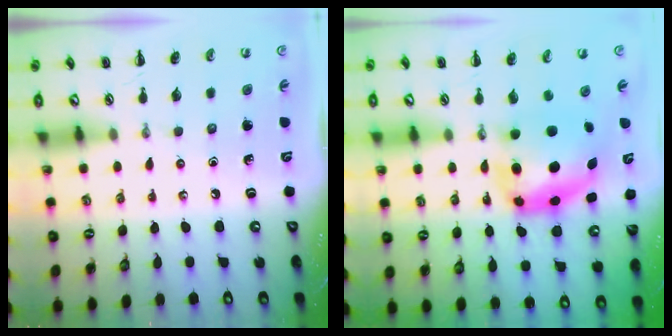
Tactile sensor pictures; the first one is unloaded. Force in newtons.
{"total": 6.2, "press": 6.1, "slide": 1.2}